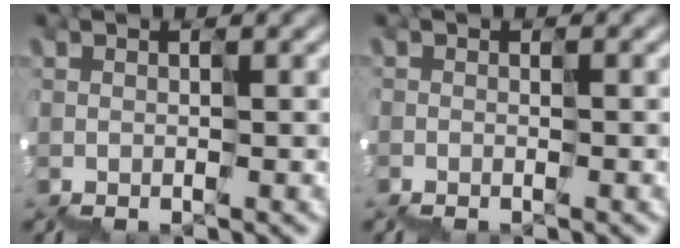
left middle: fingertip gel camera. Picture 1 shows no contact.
{"total": 0.7, "force": [-0.5, -0.1, -0.5], "torque": [0.009, -0.009, -0.008]}